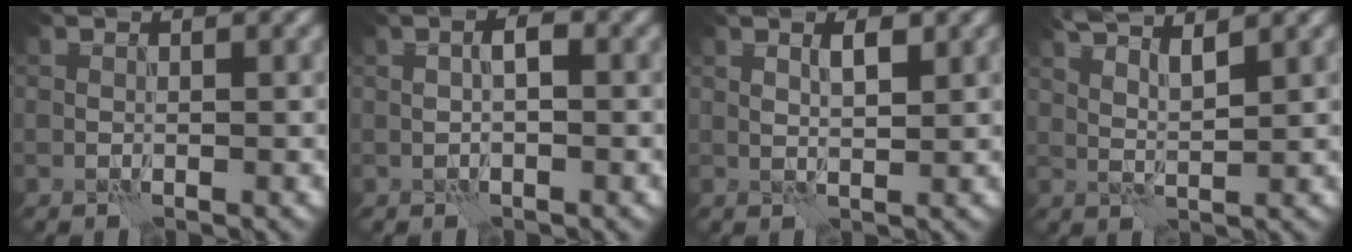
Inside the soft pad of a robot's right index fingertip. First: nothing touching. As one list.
[{"total": 1.7, "force": [0.1, 0.7, 1.6], "torque": [-0.025, 0.005, -0.001]}, {"total": 2.0, "force": [0.9, 0.6, 1.7], "torque": [-0.031, 0.000, 0.016]}, {"total": 4.2, "force": [2.8, 0.9, 3.0], "torque": [-0.054, 0.007, 0.045]}]